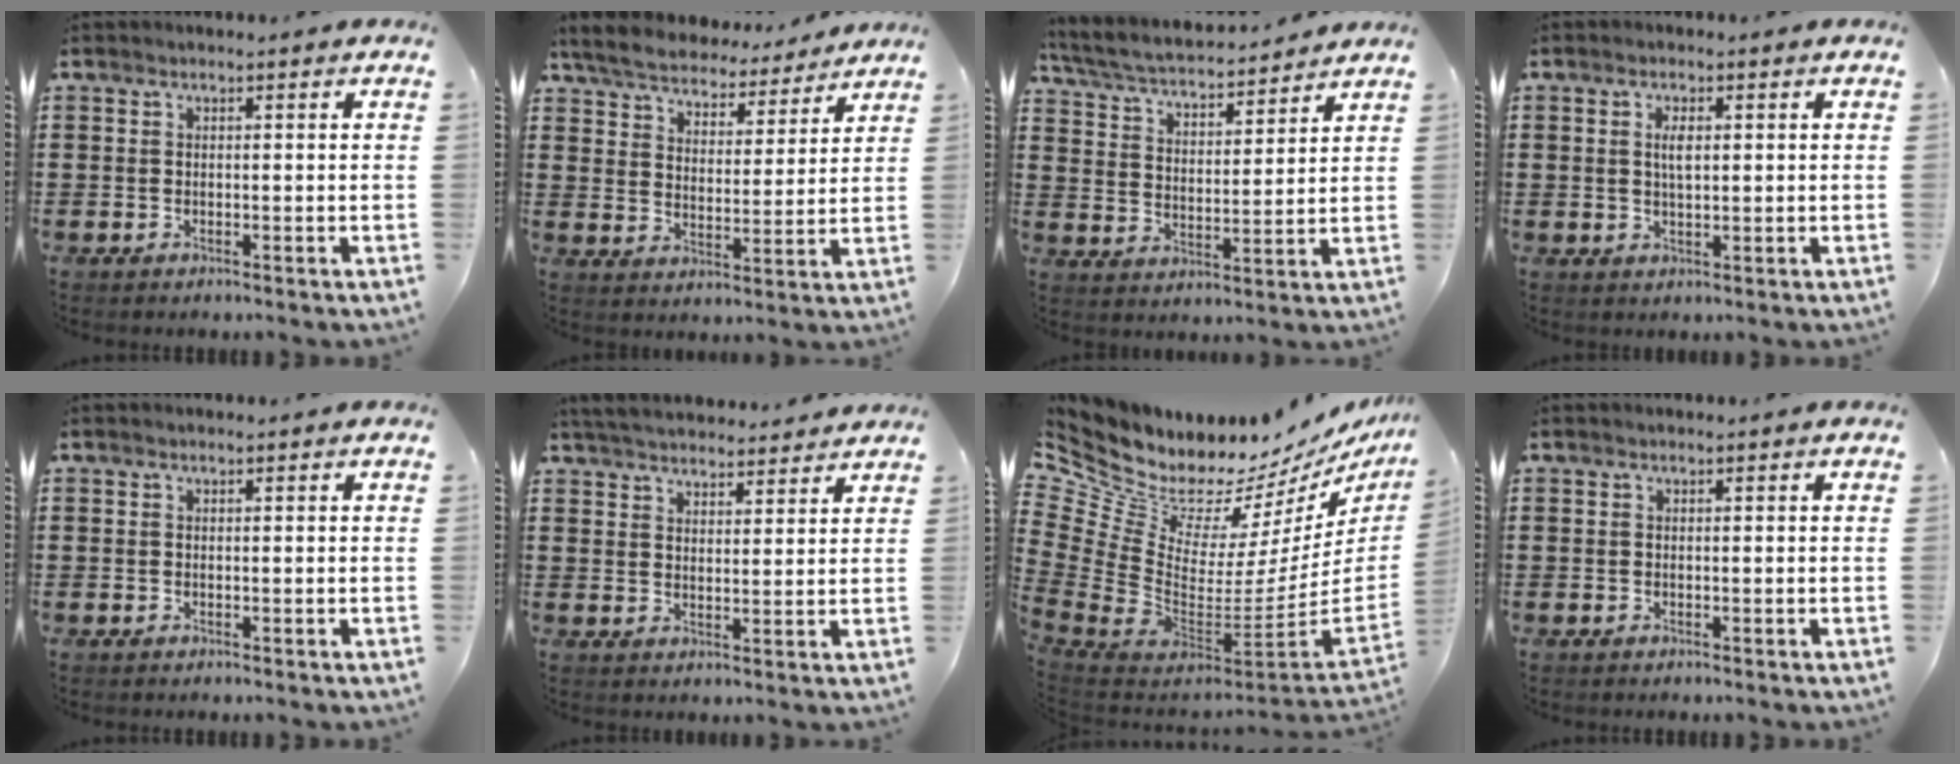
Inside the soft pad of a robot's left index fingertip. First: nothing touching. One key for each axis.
{"total": 5.6, "fx": 5.6, "fy": 0.5, "fz": 0.8, "tx": -0.044, "ty": -0.037, "tz": 0.094}
{"total": 4.2, "fx": 4.0, "fy": 0.4, "fz": 1.3, "tx": -0.048, "ty": -0.029, "tz": 0.062}
{"total": 2.6, "fx": 0.6, "fy": 0.9, "fz": 2.3, "tx": -0.049, "ty": 0.004, "tz": 0.010}
{"total": 0.0}
{"total": 4.4, "fx": 4.3, "fy": 0.4, "fz": 0.7, "tx": -0.027, "ty": -0.017, "tz": 0.078}
{"total": 8.5, "fx": 6.9, "fy": 4.2, "fz": 2.3, "tx": -0.095, "ty": -0.085, "tz": 0.126}
{"total": 0.0}